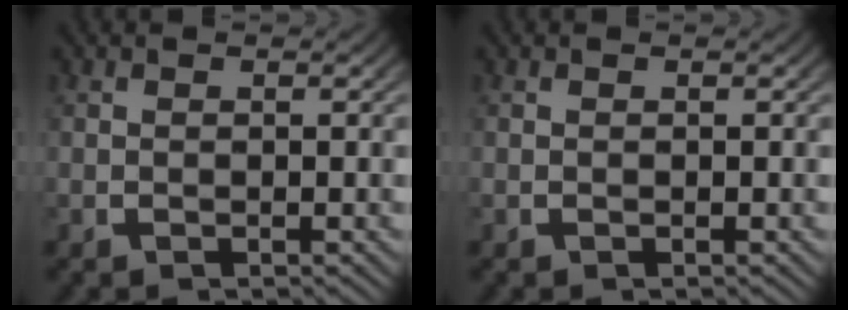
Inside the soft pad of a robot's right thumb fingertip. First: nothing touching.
{"total": 0.0}